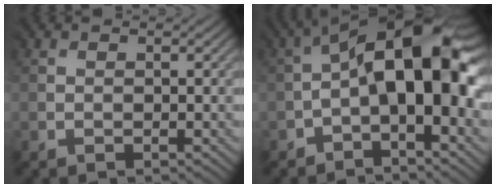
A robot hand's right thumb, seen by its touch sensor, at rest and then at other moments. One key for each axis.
{"total": 14.2, "fx": -0.3, "fy": 6.0, "fz": 12.9, "tx": -0.202, "ty": 0.026, "tz": -0.012}